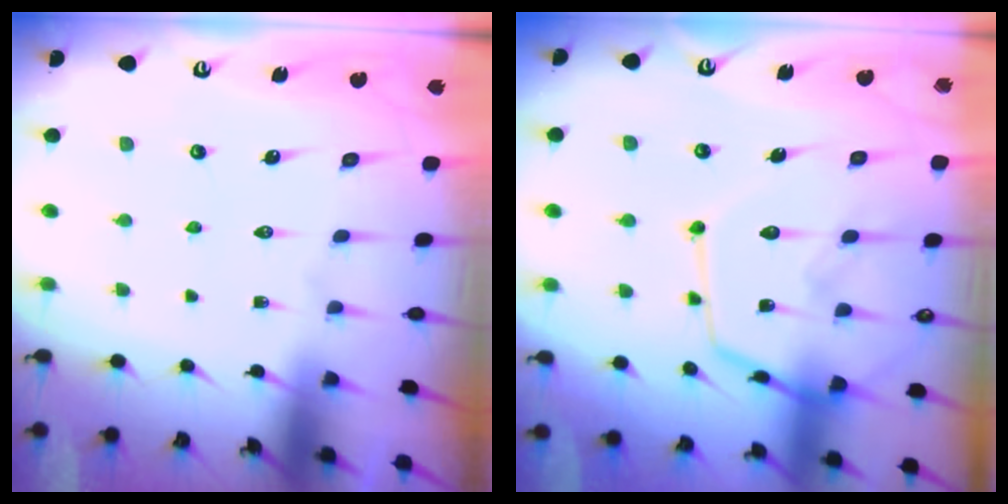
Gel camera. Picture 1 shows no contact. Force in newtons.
{"total": 15.1, "press": 15.1, "slide": 1.4}